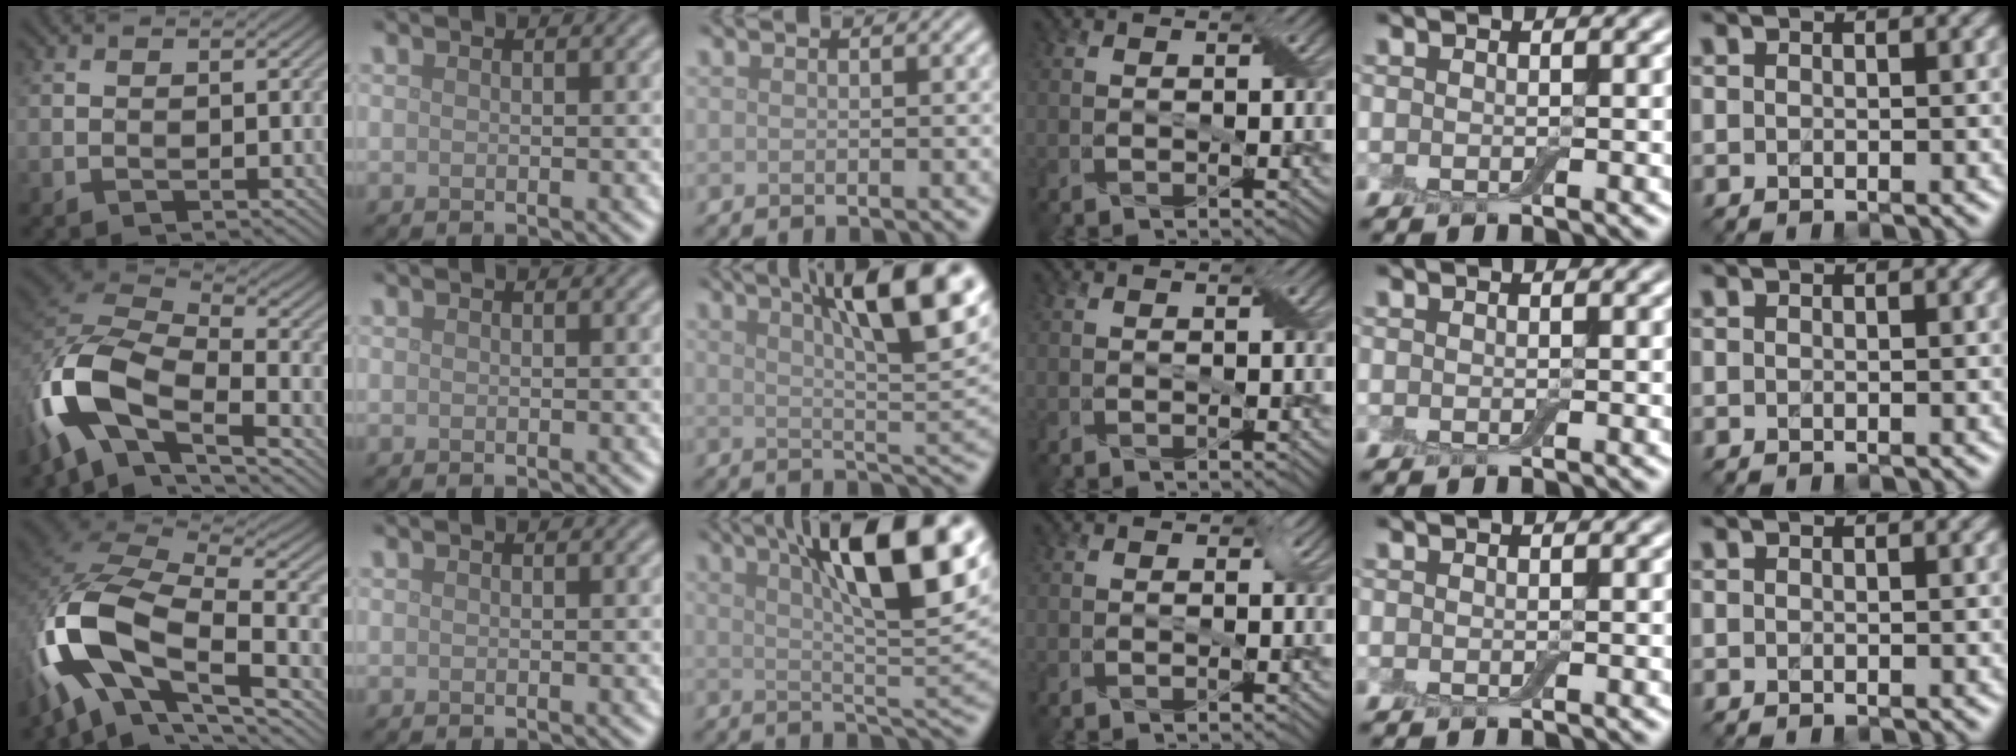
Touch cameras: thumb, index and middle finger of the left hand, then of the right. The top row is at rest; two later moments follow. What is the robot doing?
{"motion": "extract", "object": "airpods case & airpods"}